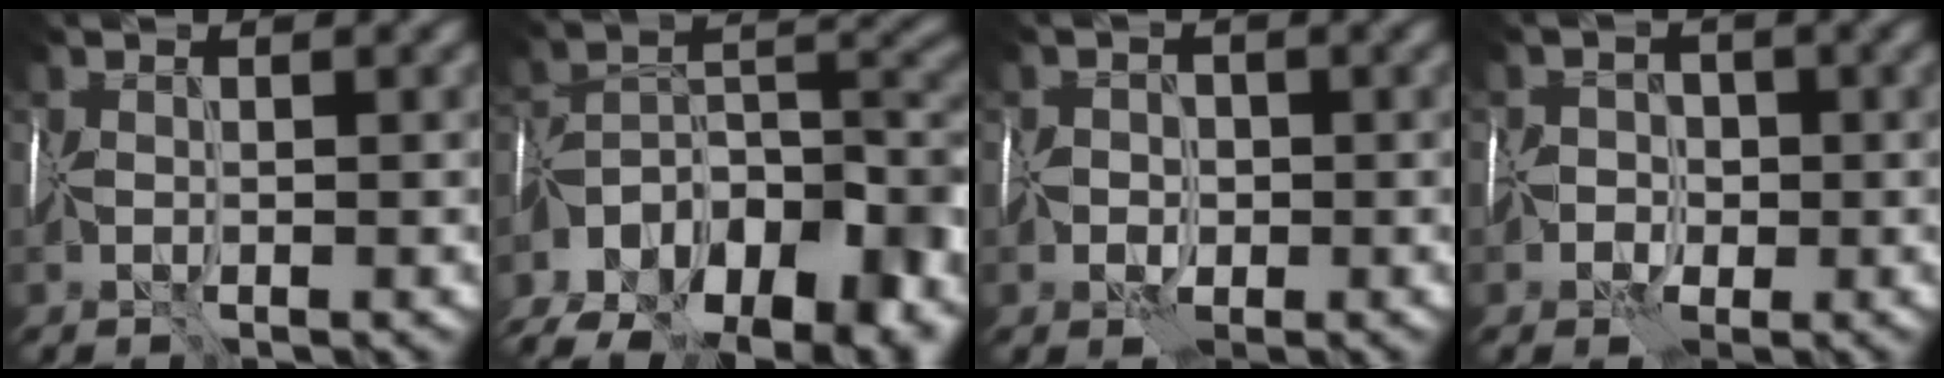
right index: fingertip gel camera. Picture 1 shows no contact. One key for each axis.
{"total": 13.4, "fx": -8.5, "fy": 7.0, "fz": 7.5, "tx": -0.153, "ty": 0.015, "tz": -0.122}
{"total": 1.0, "fx": -0.2, "fy": 1.0, "fz": -0.1, "tx": 0.010, "ty": 0.003, "tz": -0.006}
{"total": 1.5, "fx": -0.6, "fy": 1.4, "fz": -0.1, "tx": 0.024, "ty": 0.011, "tz": -0.017}